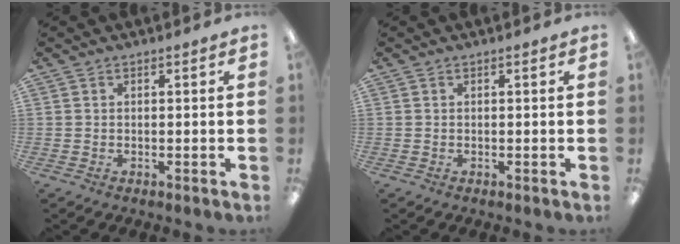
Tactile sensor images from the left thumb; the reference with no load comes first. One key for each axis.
{"total": 0.0}